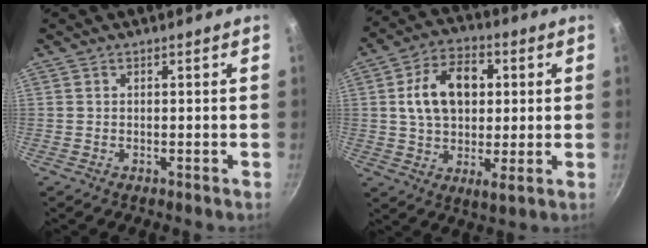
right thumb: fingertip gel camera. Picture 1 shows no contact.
{"total": 14.5, "force": [3.0, 9.1, 10.8], "torque": [-0.162, -0.001, 0.037]}